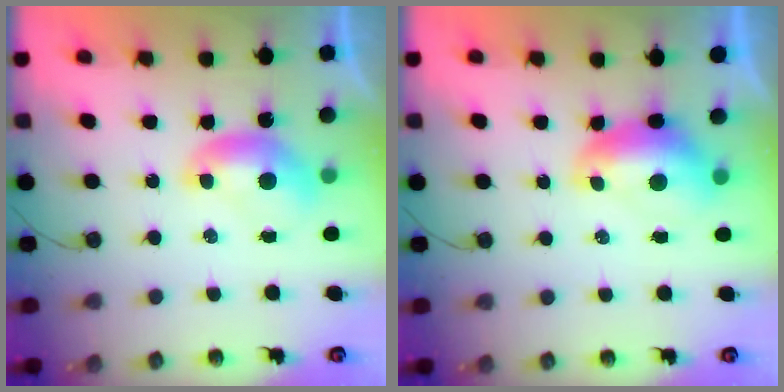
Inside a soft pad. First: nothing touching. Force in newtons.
{"total": 1.7, "press": 1.5, "slide": 0.6}